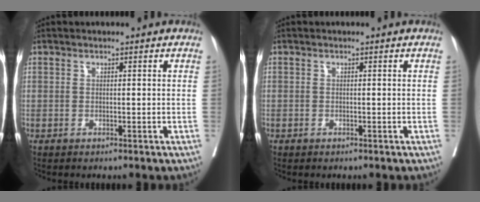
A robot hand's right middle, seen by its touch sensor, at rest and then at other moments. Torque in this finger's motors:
{"motor_torque": [0.60, -0.80, -0.54, -0.21]}